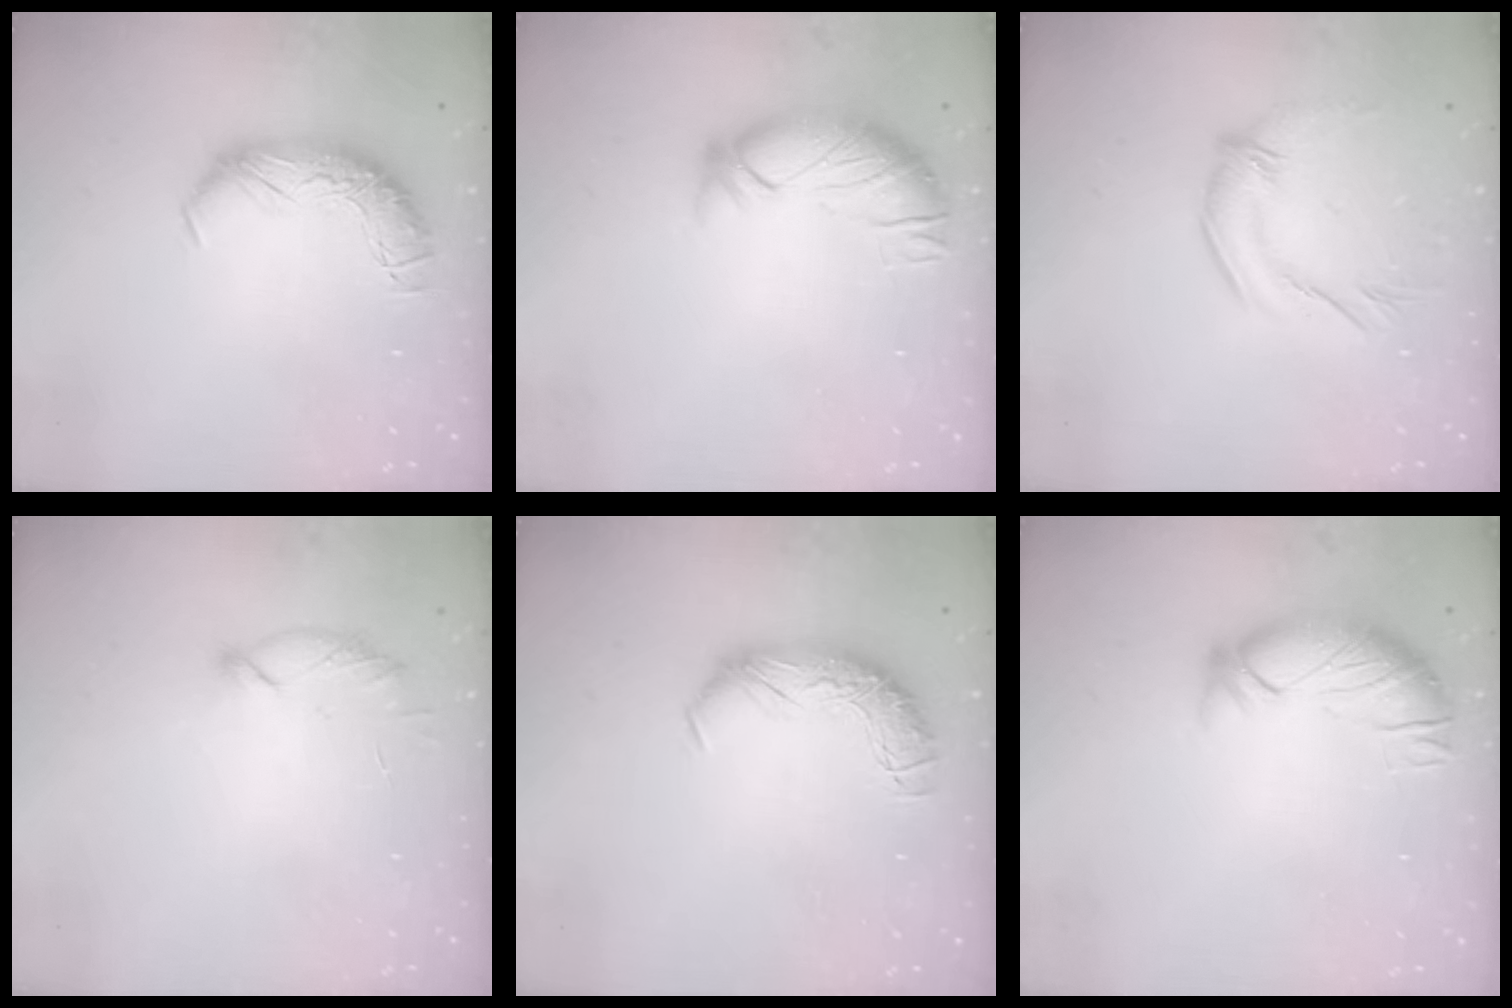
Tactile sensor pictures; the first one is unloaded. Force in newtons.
{"total": 2.9, "press": 2.6, "slide": 1.4}
{"total": 1.1, "press": 0.9, "slide": 0.7}
{"total": 6.4, "press": 6.4, "slide": 1.0}
{"total": 0.0}
{"total": 2.9, "press": 2.6, "slide": 1.4}